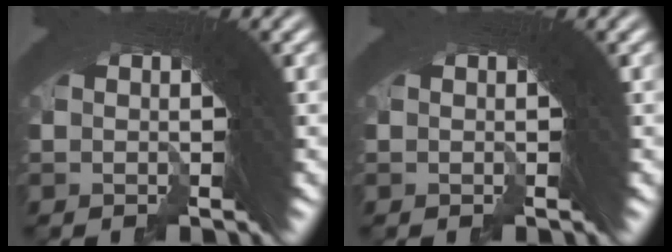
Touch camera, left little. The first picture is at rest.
{"total": 0.0}